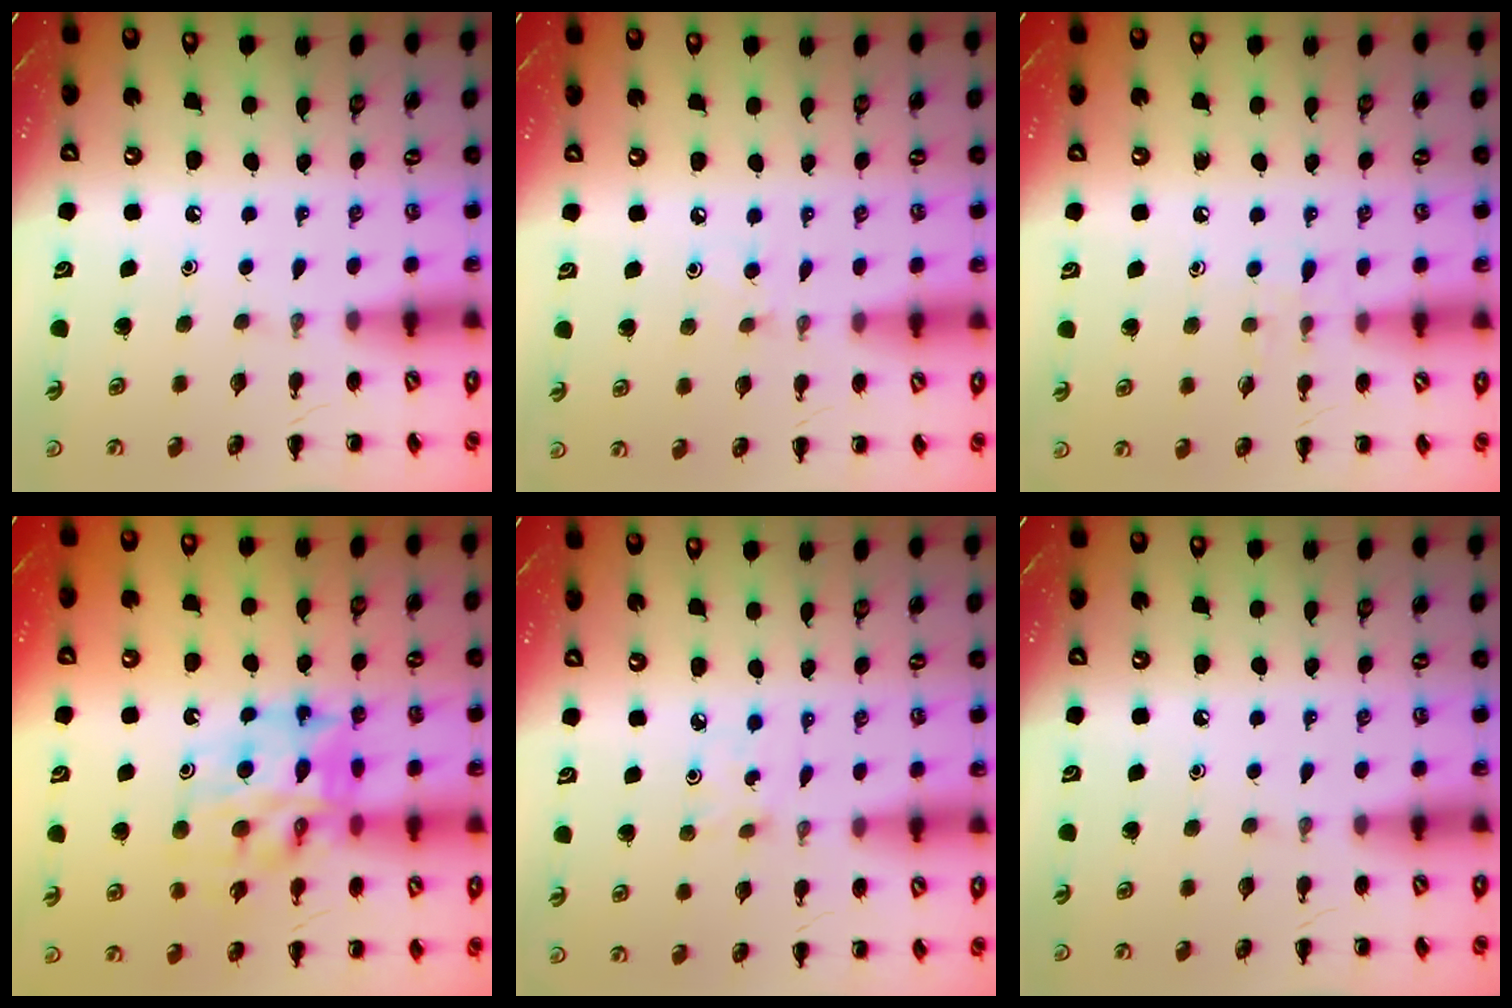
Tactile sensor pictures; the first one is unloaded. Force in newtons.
{"total": 3.8, "press": 3.6, "slide": 1.2}
{"total": 5.5, "press": 4.9, "slide": 2.4}
{"total": 14.3, "press": 13.8, "slide": 3.8}
{"total": 1.2, "press": 1.1, "slide": 0.4}
{"total": 0.0}